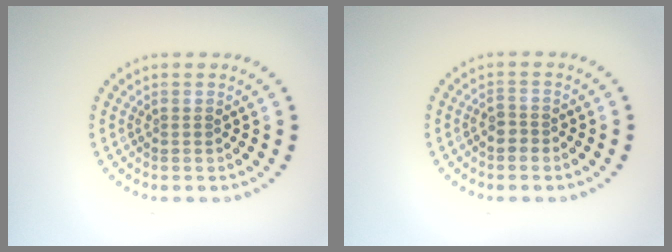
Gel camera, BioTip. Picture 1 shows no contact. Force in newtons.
{"total": 1.2, "press": 1.0, "slide": 0.6}